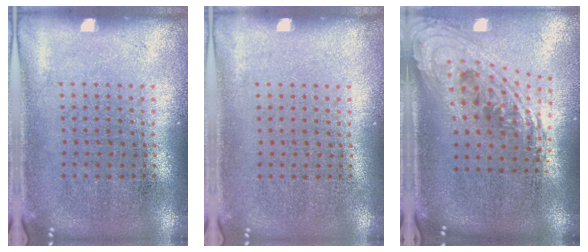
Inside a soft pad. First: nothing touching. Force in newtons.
{"total": 0.0}
{"total": 2.4, "press": 1.7, "slide": 1.7}